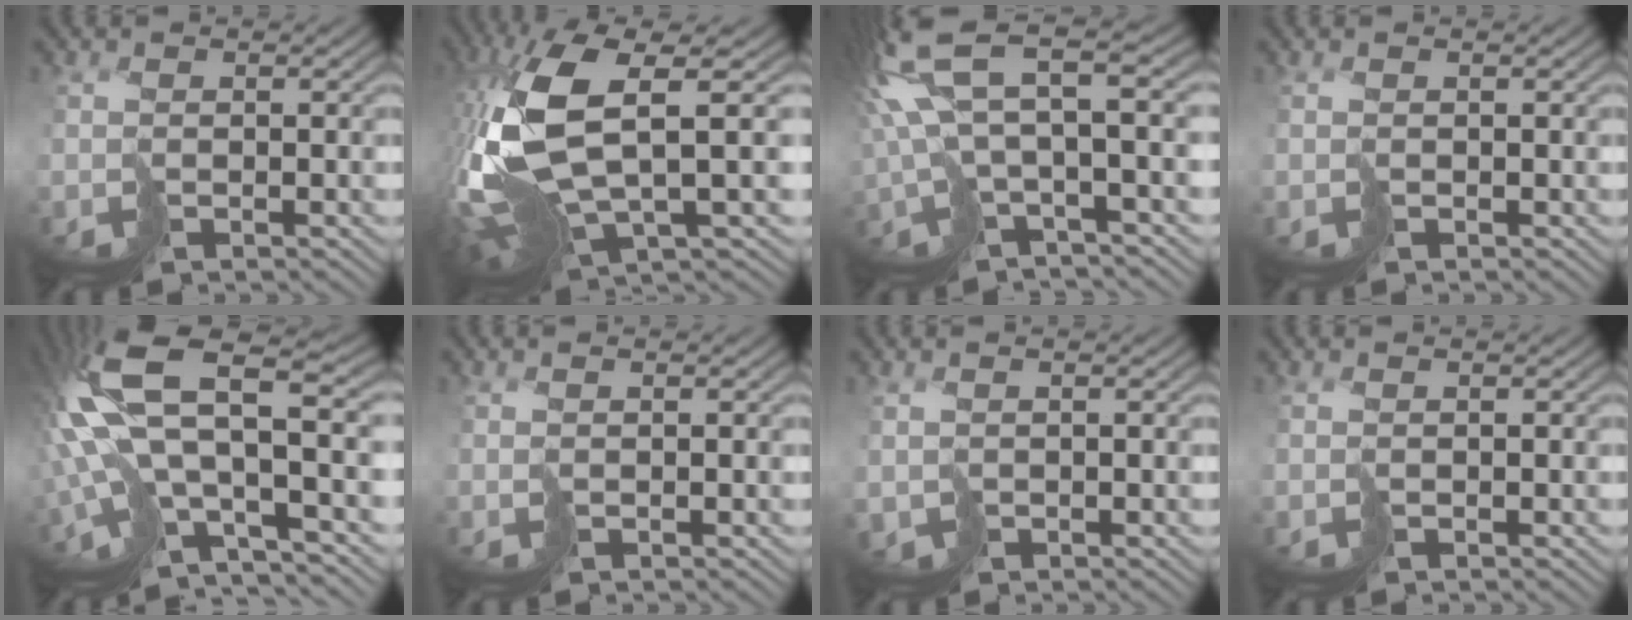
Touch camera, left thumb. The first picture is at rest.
{"total": 15.1, "force": [0.3, 6.1, 13.7], "torque": [-0.324, -0.020, 0.014]}
{"total": 10.6, "force": [2.8, 3.2, 9.7], "torque": [-0.219, 0.014, 0.048]}
{"total": 0.0}
{"total": 16.8, "force": [-0.8, 6.0, 15.7], "torque": [-0.353, -0.012, 0.010]}
{"total": 0.7, "force": [0.2, 0.1, 0.6], "torque": [-0.015, 0.005, 0.005]}
{"total": 1.3, "force": [-0.1, 0.9, 0.9], "torque": [-0.032, -0.005, -0.001]}
{"total": 0.0}